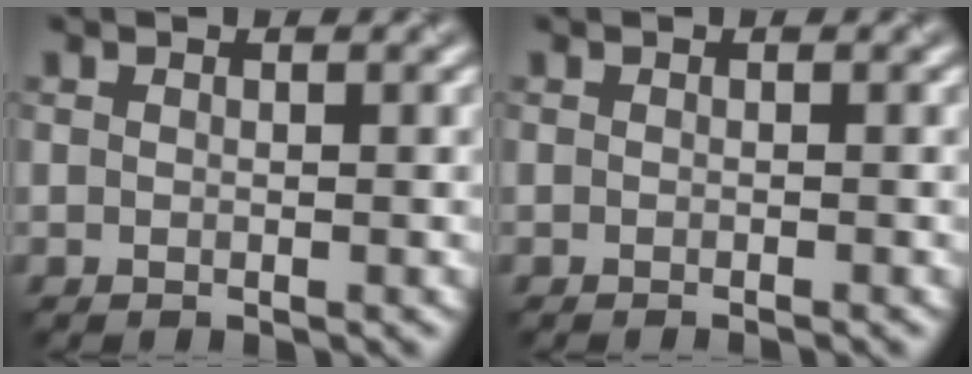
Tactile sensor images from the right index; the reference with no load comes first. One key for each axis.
{"total": 0.8, "fx": -0.6, "fy": 0.2, "fz": 0.5, "tx": 0.001, "ty": -0.004, "tz": -0.009}